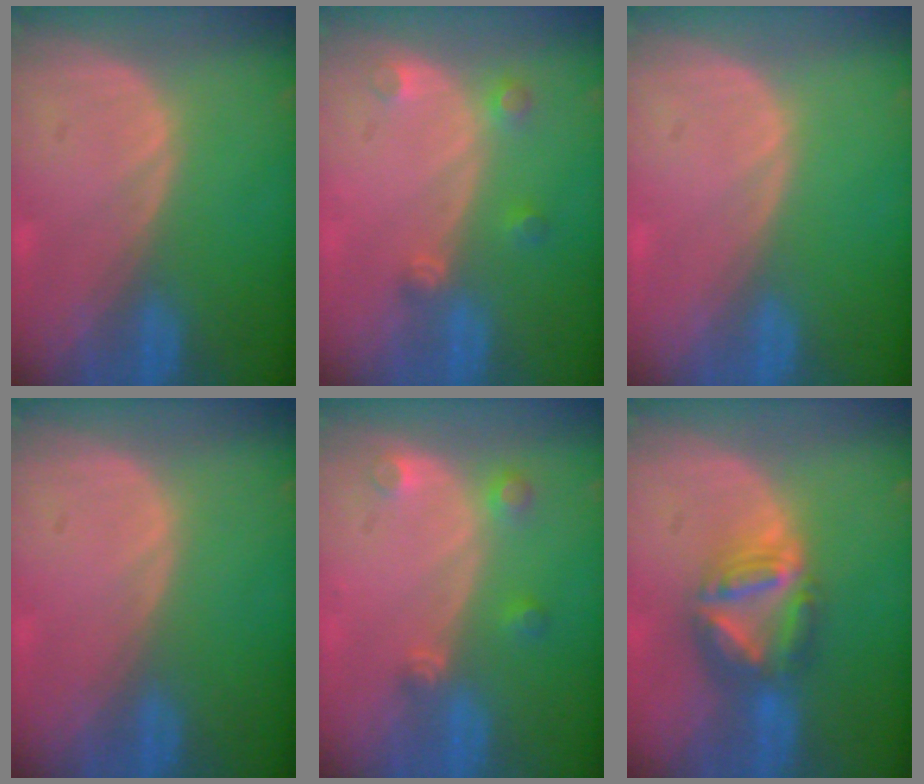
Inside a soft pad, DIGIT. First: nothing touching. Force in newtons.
{"total": 2.6, "press": 2.6, "slide": 0.2}
{"total": 0.0}
{"total": 0.0}
{"total": 3.3, "press": 3.0, "slide": 1.4}
{"total": 7.7, "press": 6.6, "slide": 4.0}